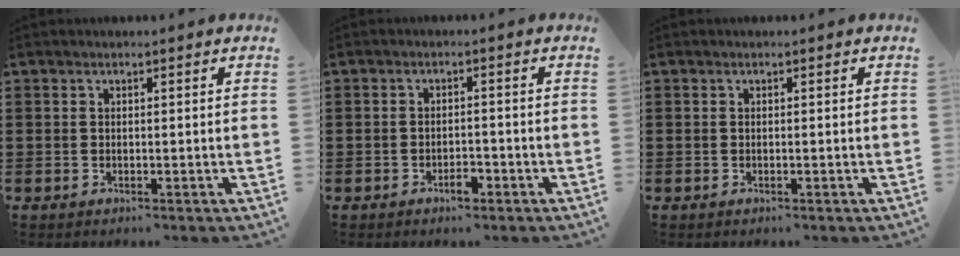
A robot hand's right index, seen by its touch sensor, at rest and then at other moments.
{"total": 2.5, "force": [-1.5, 0.9, 1.7], "torque": [-0.032, 0.002, -0.029]}
{"total": 0.0}